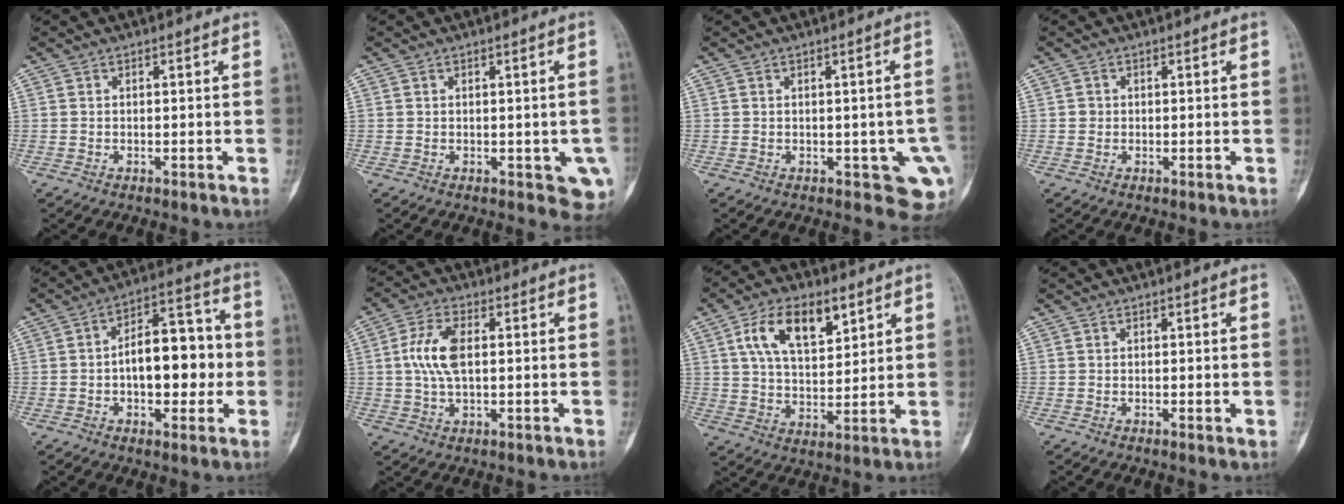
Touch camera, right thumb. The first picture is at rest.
{"total": 4.9, "force": [-0.8, 2.5, 4.1], "torque": [-0.022, -0.005, -0.005]}
{"total": 7.7, "force": [-1.5, 3.8, 6.5], "torque": [-0.040, -0.004, -0.010]}
{"total": 1.0, "force": [0.0, 1.0, 0.2], "torque": [0.003, 0.003, 0.000]}
{"total": 13.9, "force": [-1.1, 7.6, 11.6], "torque": [-0.138, 0.035, -0.021]}
{"total": 8.1, "force": [0.9, 4.1, 7.0], "torque": [-0.148, 0.008, 0.015]}
{"total": 13.1, "force": [6.0, 6.7, 9.5], "torque": [-0.140, -0.015, 0.110]}
{"total": 0.9, "force": [-0.1, 0.3, 0.8], "torque": [-0.010, -0.003, -0.004]}